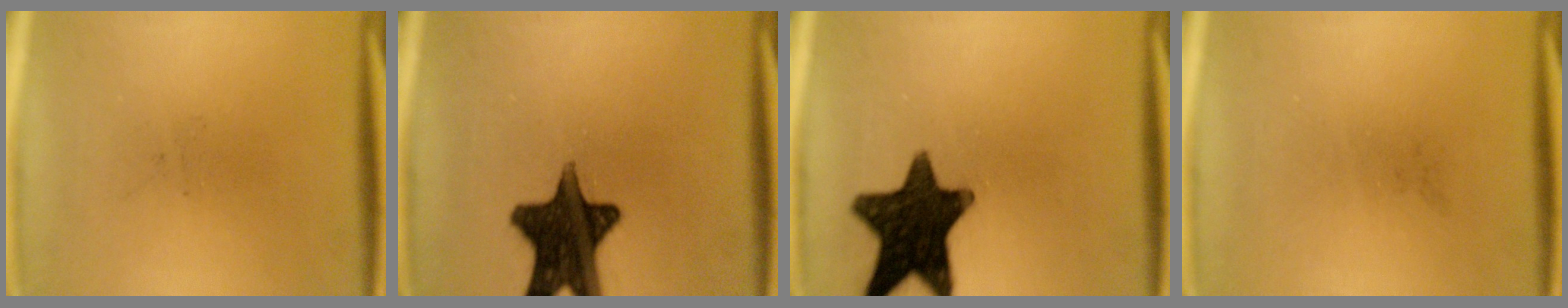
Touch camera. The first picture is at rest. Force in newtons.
{"total": 15.3}
{"total": 15.8}
{"total": 0.0}